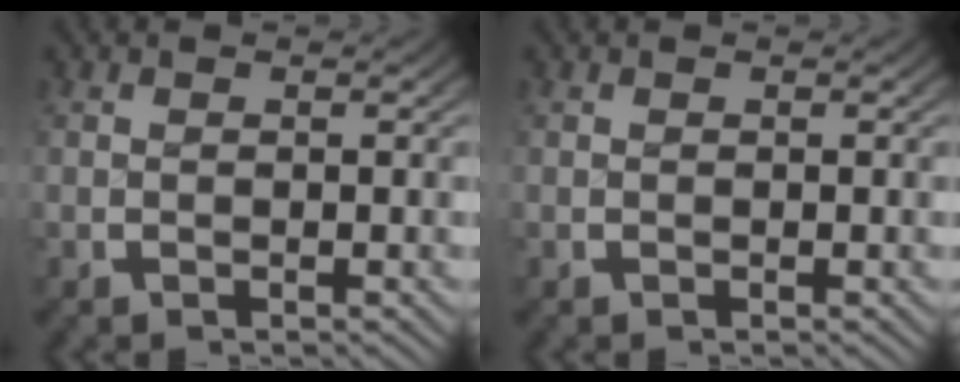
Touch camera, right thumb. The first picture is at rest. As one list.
[{"total": 0.0}]